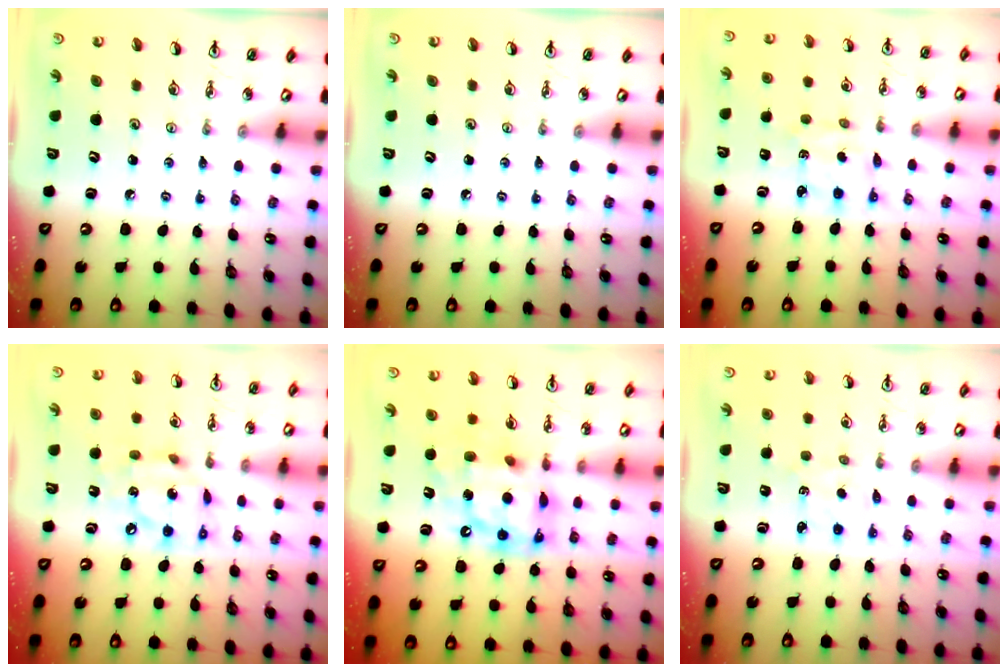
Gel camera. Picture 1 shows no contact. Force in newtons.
{"total": 0.0}
{"total": 2.5, "press": 2.5, "slide": 0.3}
{"total": 13.1, "press": 13.1, "slide": 1.4}
{"total": 15.1, "press": 15.1, "slide": 1.3}
{"total": 1.5, "press": 1.5, "slide": 0.3}